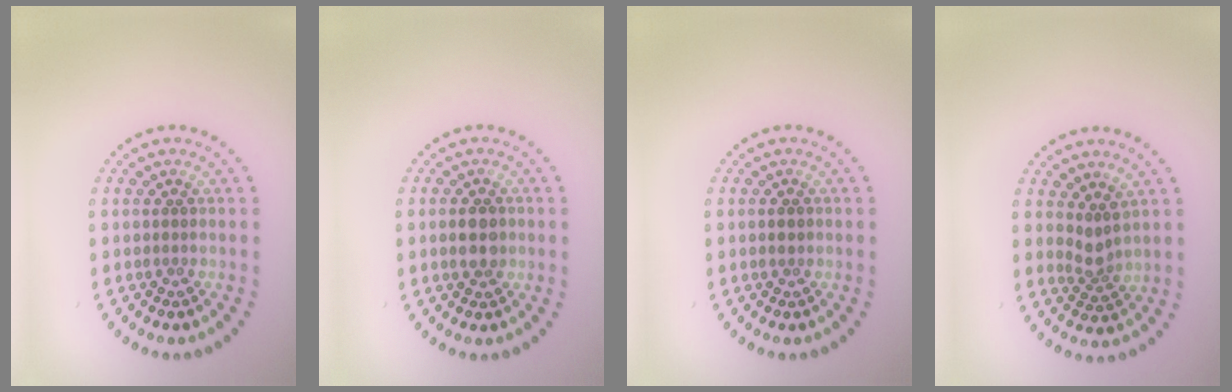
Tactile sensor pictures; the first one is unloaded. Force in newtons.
{"total": 2.6, "press": 2.6, "slide": 0.2}
{"total": 1.1, "press": 1.1, "slide": 0.1}
{"total": 1.9, "press": 1.3, "slide": 1.4}